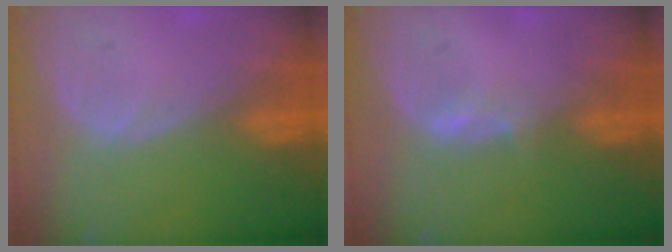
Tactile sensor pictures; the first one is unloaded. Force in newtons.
{"total": 1.3, "press": 1.2, "slide": 0.5}